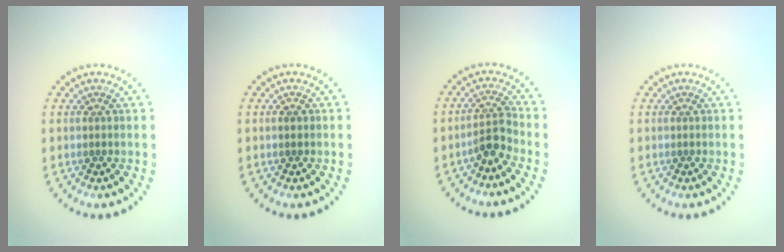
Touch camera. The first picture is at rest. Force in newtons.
{"total": 0.9, "press": 0.8, "slide": 0.1}
{"total": 2.4, "press": 1.8, "slide": 1.6}
{"total": 0.0}